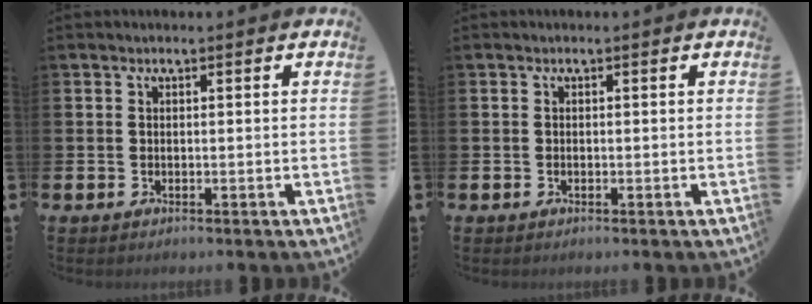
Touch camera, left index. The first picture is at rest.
{"total": 0.0}